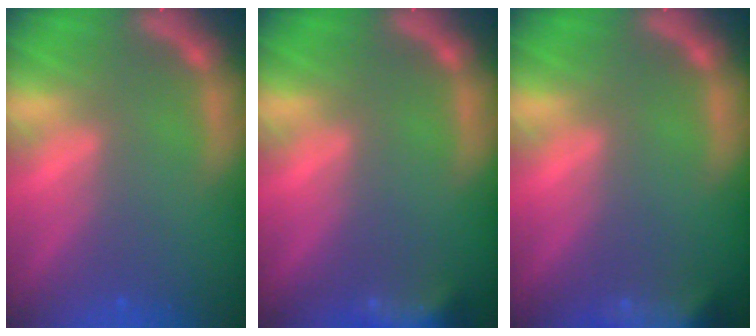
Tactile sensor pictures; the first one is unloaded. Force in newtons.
{"total": 5.9}
{"total": 9.0}